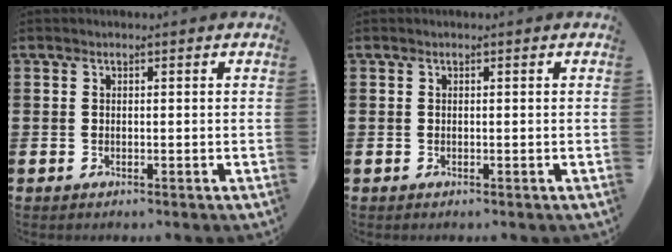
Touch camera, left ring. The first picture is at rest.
{"total": 0.0}